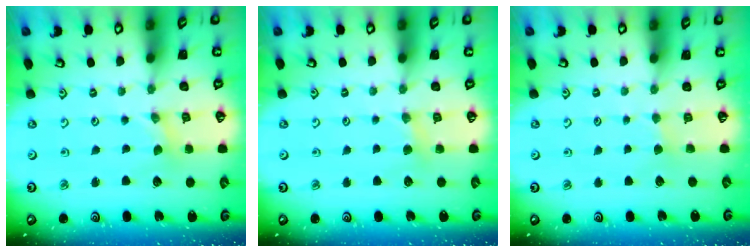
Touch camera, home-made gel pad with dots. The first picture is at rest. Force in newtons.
{"total": 3.4, "press": 3.3, "slide": 0.5}
{"total": 1.9, "press": 1.9, "slide": 0.3}